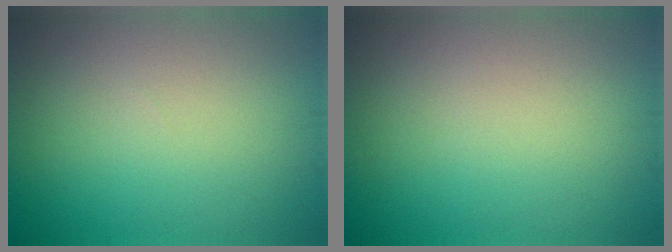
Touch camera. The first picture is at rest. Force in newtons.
{"total": 0.0}